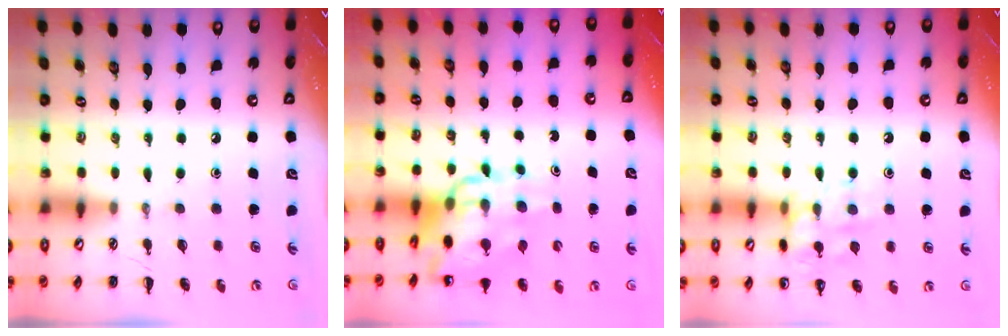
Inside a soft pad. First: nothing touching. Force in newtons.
{"total": 12.4, "press": 12.0, "slide": 3.3}
{"total": 12.8, "press": 12.8, "slide": 1.0}